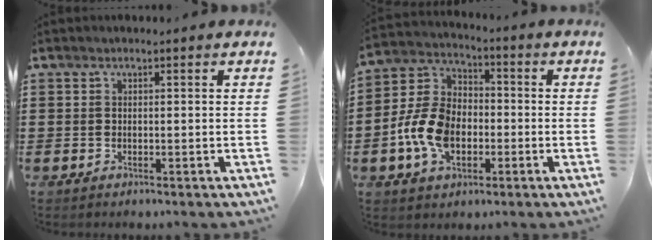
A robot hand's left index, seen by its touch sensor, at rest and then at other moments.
{"total": 10.0, "force": [-2.7, 6.7, 6.9], "torque": [-0.178, 0.006, -0.055]}